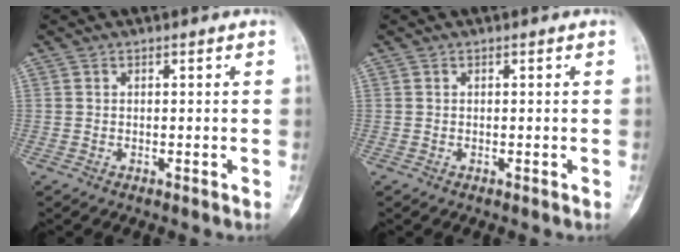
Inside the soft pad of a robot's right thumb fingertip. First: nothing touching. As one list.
[{"total": 0.0}]